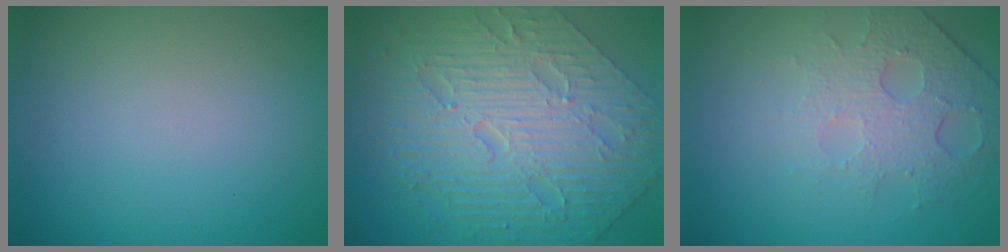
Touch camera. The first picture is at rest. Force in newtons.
{"total": 10.4, "press": 7.1, "slide": 7.6}
{"total": 4.8, "press": 3.2, "slide": 3.6}